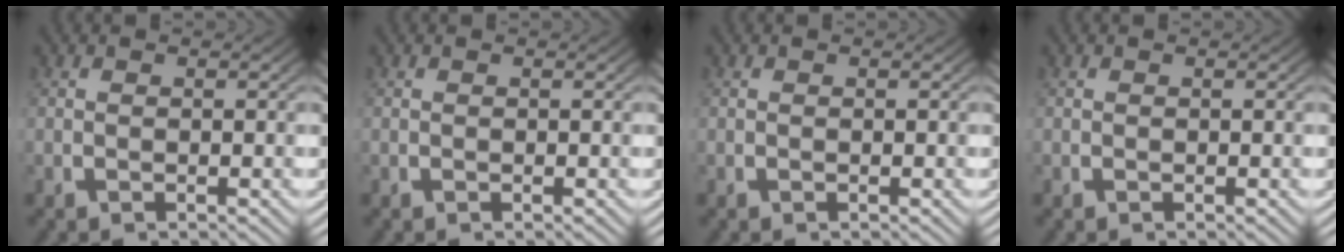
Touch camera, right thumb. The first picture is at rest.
{"total": 0.0}
{"total": 0.0}
{"total": 0.0}